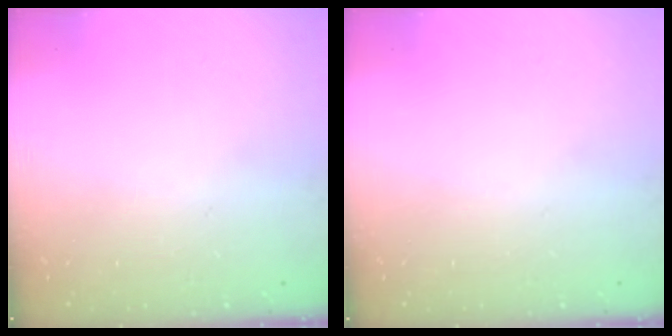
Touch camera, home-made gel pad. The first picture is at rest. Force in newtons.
{"total": 0.0}